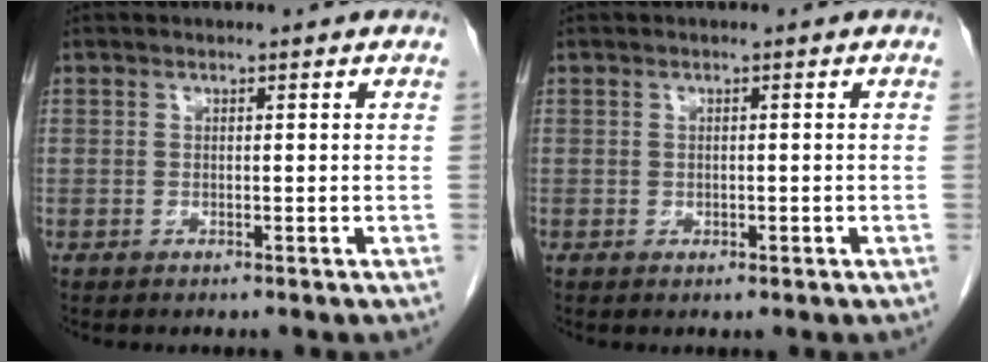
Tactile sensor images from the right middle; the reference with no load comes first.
{"total": 0.7, "force": [-0.2, 0.5, 0.4], "torque": [-0.007, 0.000, -0.002]}